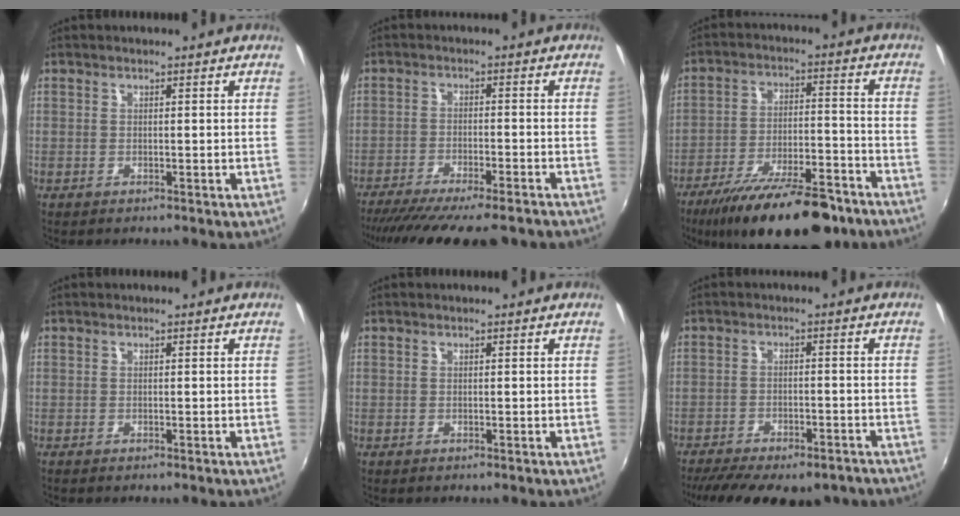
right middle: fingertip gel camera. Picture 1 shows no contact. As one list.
[{"total": 17.3, "force": [-14.7, 2.9, 8.7], "torque": [-0.166, -0.041, -0.216]}, {"total": 21.2, "force": [-16.1, 6.2, 12.3], "torque": [-0.217, -0.027, -0.238]}, {"total": 0.0}, {"total": 0.0}, {"total": 18.9, "force": [-14.9, 6.9, 9.3], "torque": [-0.190, -0.029, -0.194]}]